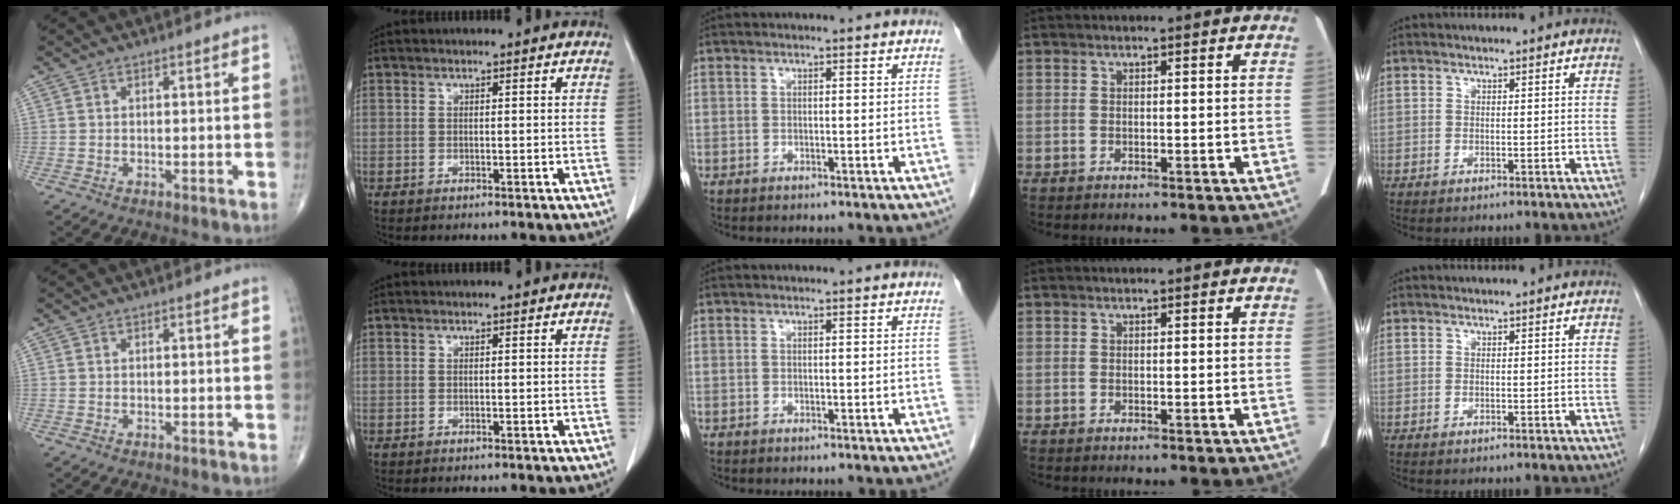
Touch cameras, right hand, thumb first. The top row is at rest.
{}